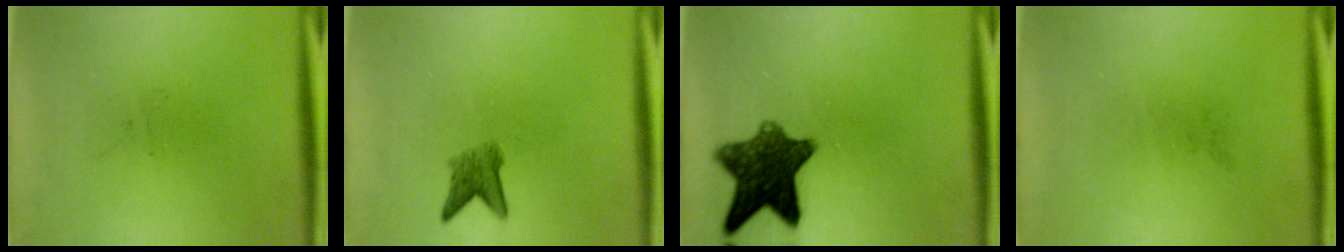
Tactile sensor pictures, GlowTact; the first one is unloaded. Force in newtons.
{"total": 3.0}
{"total": 10.3}
{"total": 0.0}